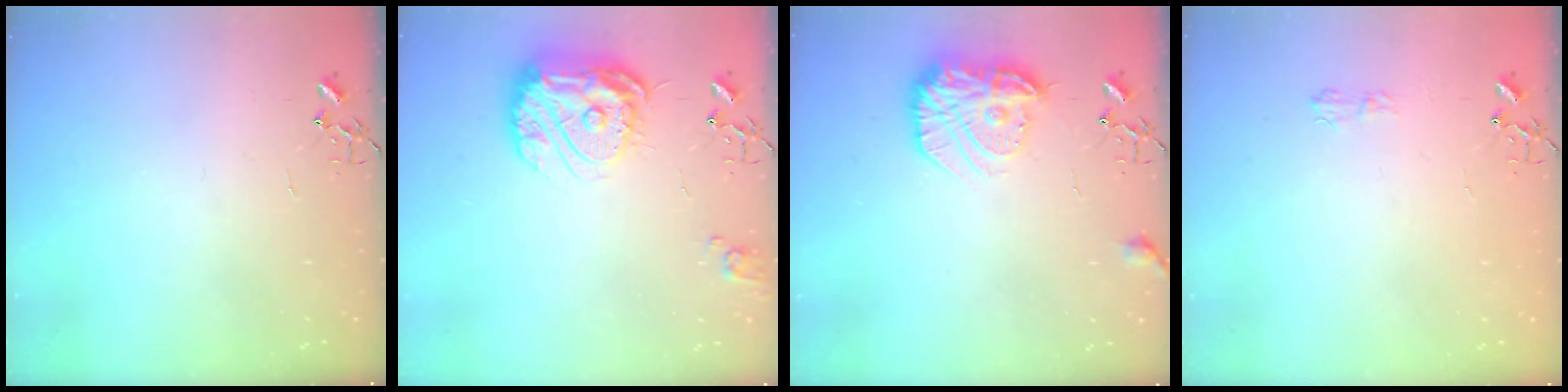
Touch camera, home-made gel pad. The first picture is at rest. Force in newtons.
{"total": 17.3, "press": 17.2, "slide": 1.9}
{"total": 16.5, "press": 16.5, "slide": 1.1}
{"total": 5.0, "press": 5.0, "slide": 0.6}